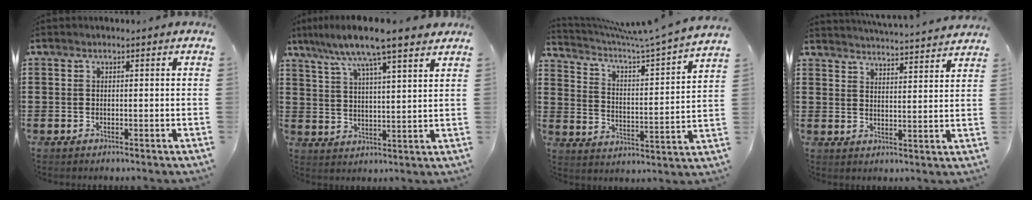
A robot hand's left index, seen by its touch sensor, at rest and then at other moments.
{"total": 8.5, "force": [7.0, 0.1, 4.8], "torque": [-0.115, -0.024, 0.121]}
{"total": 4.9, "force": [4.2, -0.7, 2.5], "torque": [-0.069, -0.047, 0.059]}
{"total": 4.0, "force": [4.0, -0.7, 0.1], "torque": [-0.019, -0.030, 0.067]}